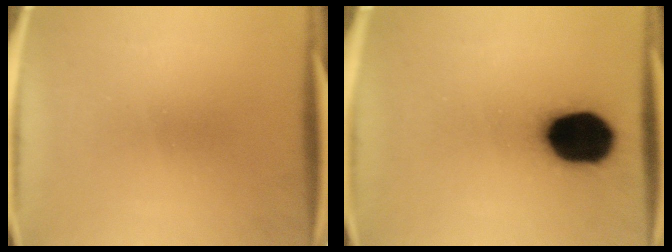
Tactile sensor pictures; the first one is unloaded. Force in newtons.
{"total": 18.9}